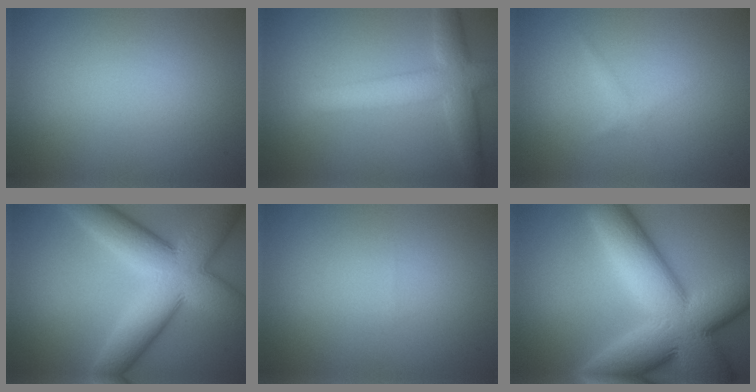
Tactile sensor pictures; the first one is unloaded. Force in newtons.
{"total": 5.4, "press": 5.4, "slide": 0.1}
{"total": 0.9, "press": 0.9, "slide": 0.0}
{"total": 11.4, "press": 11.3, "slide": 0.4}
{"total": 0.0}
{"total": 15.4, "press": 15.4, "slide": 0.4}